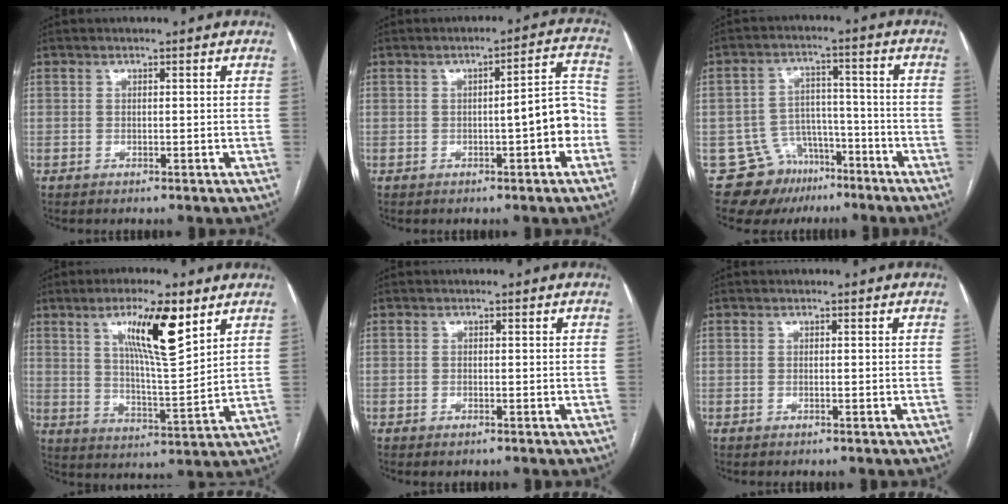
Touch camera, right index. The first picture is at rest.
{"total": 6.8, "force": [-1.7, 1.2, 6.4], "torque": [-0.077, 0.027, -0.024]}
{"total": 9.5, "force": [-6.5, 6.7, 1.1], "torque": [-0.013, 0.048, -0.096]}
{"total": 11.6, "force": [6.0, 1.7, 9.8], "torque": [-0.169, -0.003, 0.101]}
{"total": 0.7, "force": [-0.5, 0.3, 0.4], "torque": [-0.007, -0.001, -0.004]}
{"total": 0.0}